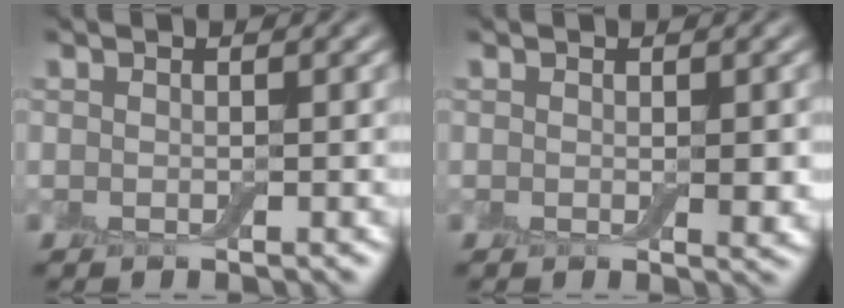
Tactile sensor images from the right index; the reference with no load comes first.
{"total": 1.4, "force": [0.0, 0.6, 1.2], "torque": [-0.013, -0.003, 0.001]}